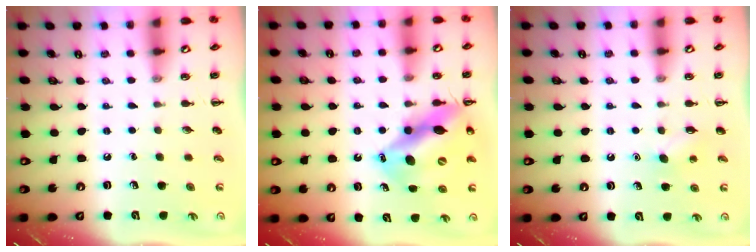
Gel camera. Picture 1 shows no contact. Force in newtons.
{"total": 15.1, "press": 14.4, "slide": 4.5}
{"total": 4.9, "press": 4.8, "slide": 1.3}